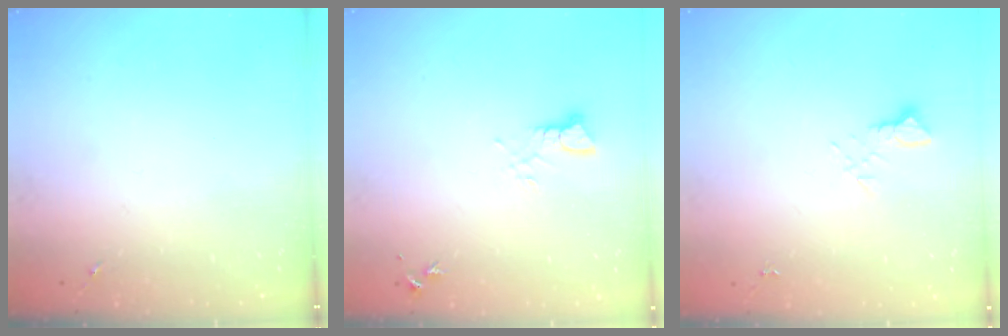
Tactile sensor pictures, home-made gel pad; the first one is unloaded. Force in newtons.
{"total": 3.3, "press": 3.3, "slide": 0.4}
{"total": 2.7, "press": 2.7, "slide": 0.2}